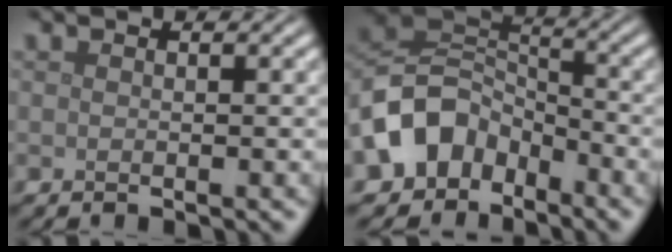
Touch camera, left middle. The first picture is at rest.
{"total": 7.4, "force": [-4.0, 5.5, 2.9], "torque": [-0.046, 0.006, -0.090]}